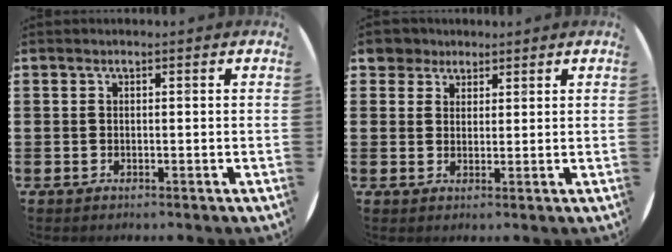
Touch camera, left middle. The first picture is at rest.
{"total": 3.7, "force": [3.0, 2.2, 0.4], "torque": [-0.013, 0.005, 0.055]}